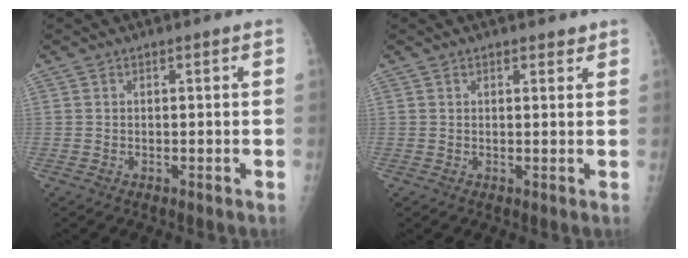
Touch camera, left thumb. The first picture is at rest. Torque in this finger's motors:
{"motor_torque": [-0.23, -0.05, 0.08, 0.00, 0.05]}